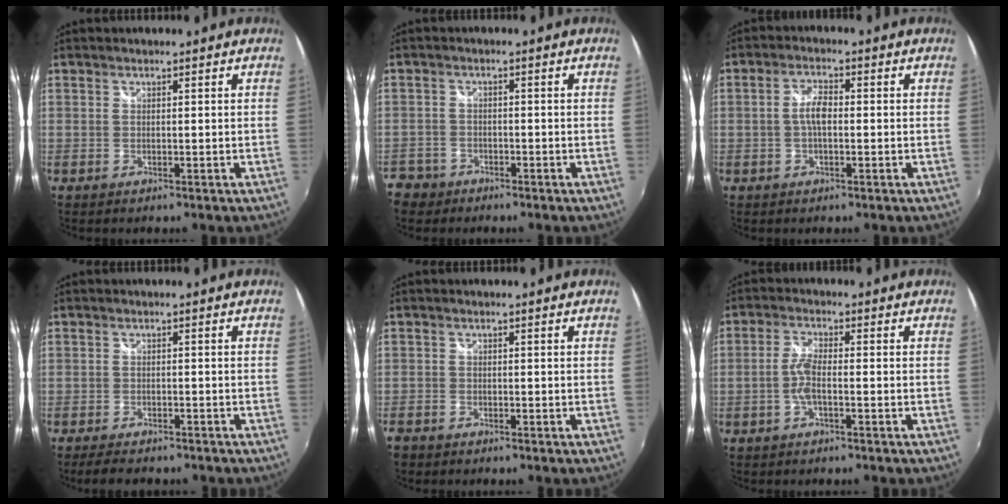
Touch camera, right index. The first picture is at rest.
{"total": 6.4, "force": [-4.0, 4.8, 1.4], "torque": [-0.055, 0.009, -0.073]}
{"total": 3.7, "force": [-0.4, 1.6, 3.3], "torque": [-0.067, 0.009, -0.008]}
{"total": 6.1, "force": [-5.1, 1.9, 2.6], "torque": [-0.066, -0.015, -0.080]}
{"total": 2.7, "force": [-2.1, 1.6, 0.6], "torque": [-0.016, -0.003, -0.041]}
{"total": 3.6, "force": [-1.2, 0.7, 3.3], "torque": [-0.076, 0.005, -0.025]}